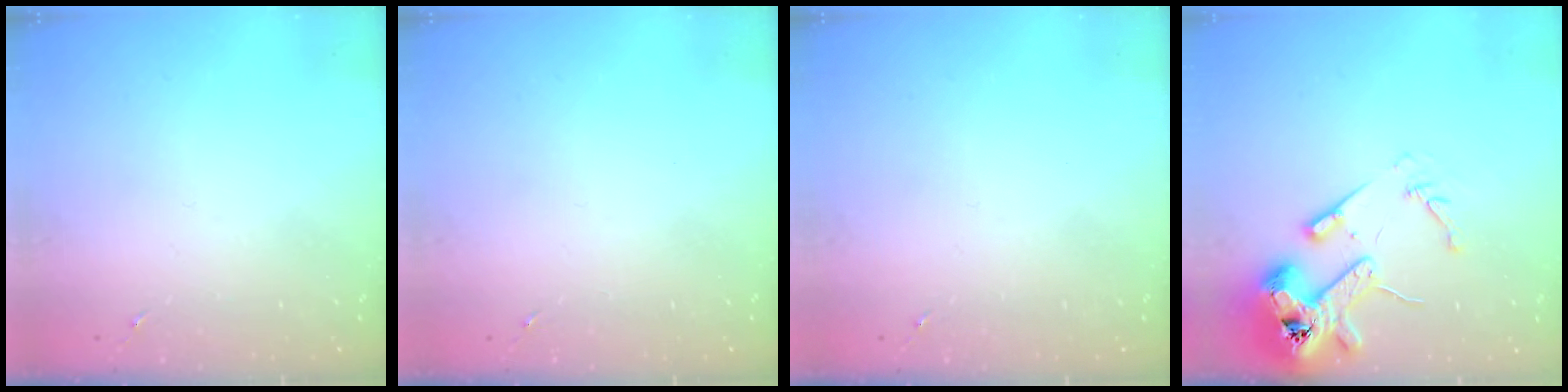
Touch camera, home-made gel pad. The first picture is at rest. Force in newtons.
{"total": 0.0}
{"total": 0.0}
{"total": 15.1, "press": 15.0, "slide": 2.1}